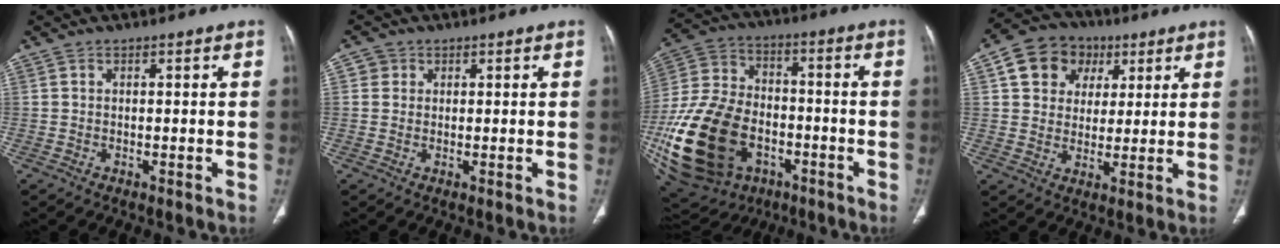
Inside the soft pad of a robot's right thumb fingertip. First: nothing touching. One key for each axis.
{"total": 2.0, "fx": 0.6, "fy": 1.9, "fz": 0.3, "tx": 0.010, "ty": 0.000, "tz": 0.005}
{"total": 29.4, "fx": -9.2, "fy": 20.4, "fz": 19.1, "tx": -0.439, "ty": 0.029, "tz": -0.140}
{"total": 11.4, "fx": 4.3, "fy": 9.6, "fz": 4.5, "tx": -0.047, "ty": 0.001, "tz": 0.066}